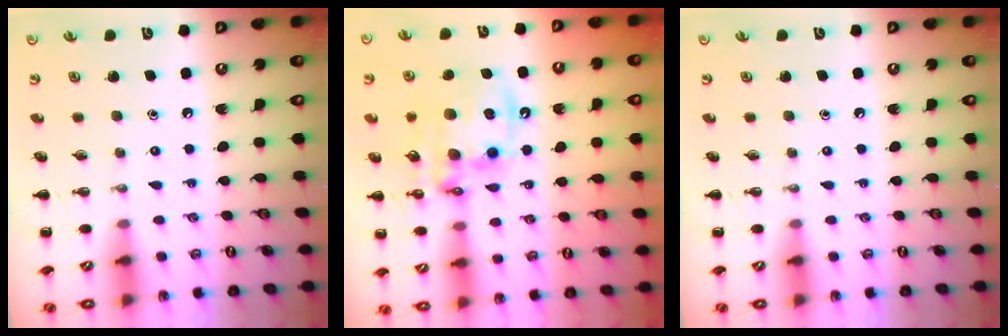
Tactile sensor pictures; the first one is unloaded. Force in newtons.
{"total": 15.3, "press": 14.9, "slide": 3.5}
{"total": 0.0}